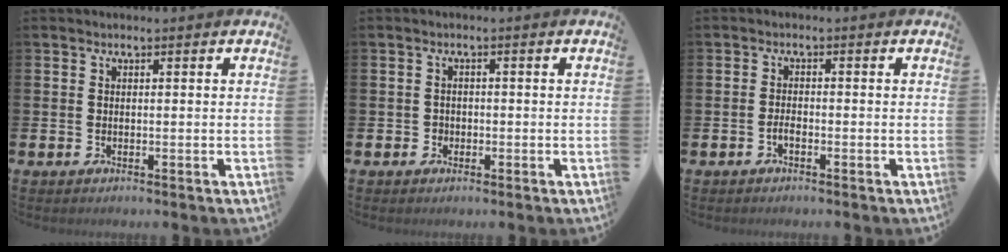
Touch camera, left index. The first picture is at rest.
{"total": 1.3, "force": [-0.5, 1.2, 0.1], "torque": [-0.001, 0.003, -0.014]}
{"total": 1.3, "force": [-0.7, 0.5, 0.9], "torque": [-0.022, 0.002, -0.014]}